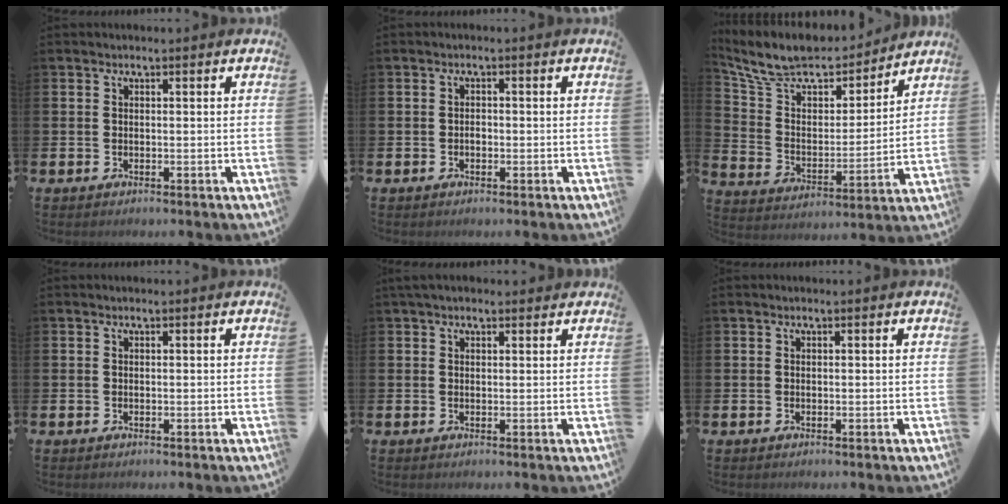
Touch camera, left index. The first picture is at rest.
{"total": 0.9, "force": [-0.3, 0.6, 0.5], "torque": [-0.010, 0.001, -0.006]}
{"total": 10.9, "force": [9.8, 3.5, 3.2], "torque": [-0.112, -0.067, 0.171]}
{"total": 0.0}
{"total": 1.5, "force": [1.2, 0.7, 0.7], "torque": [-0.008, 0.005, 0.020]}
{"total": 0.0}